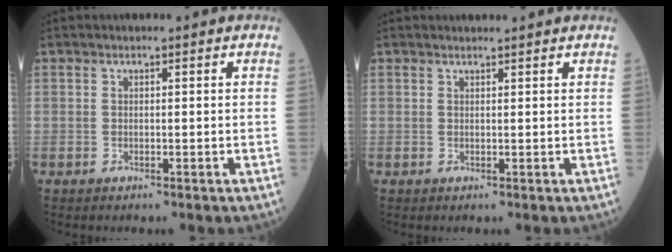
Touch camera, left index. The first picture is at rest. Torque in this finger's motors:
{"motor_torque": [0.49, -0.89, -0.26, 0.00]}